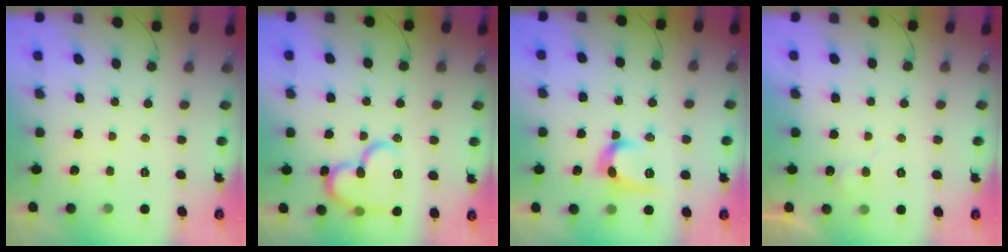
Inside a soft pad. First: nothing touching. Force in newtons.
{"total": 16.6, "press": 16.5, "slide": 2.3}
{"total": 11.1, "press": 11.1, "slide": 0.6}
{"total": 5.5, "press": 5.5, "slide": 0.6}